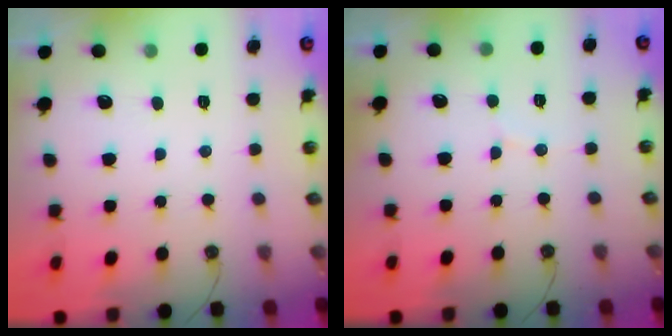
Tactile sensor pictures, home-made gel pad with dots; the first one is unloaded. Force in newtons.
{"total": 4.6, "press": 4.5, "slide": 0.6}